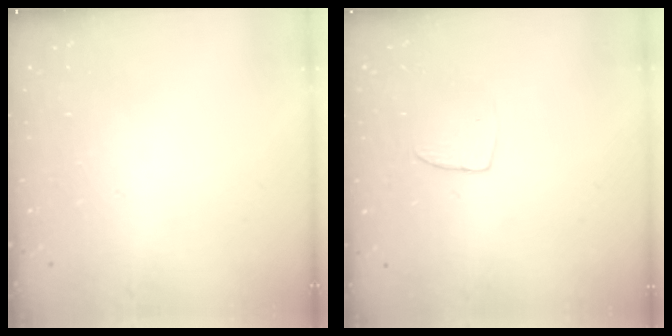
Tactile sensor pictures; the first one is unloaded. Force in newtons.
{"total": 3.3, "press": 3.3, "slide": 0.2}